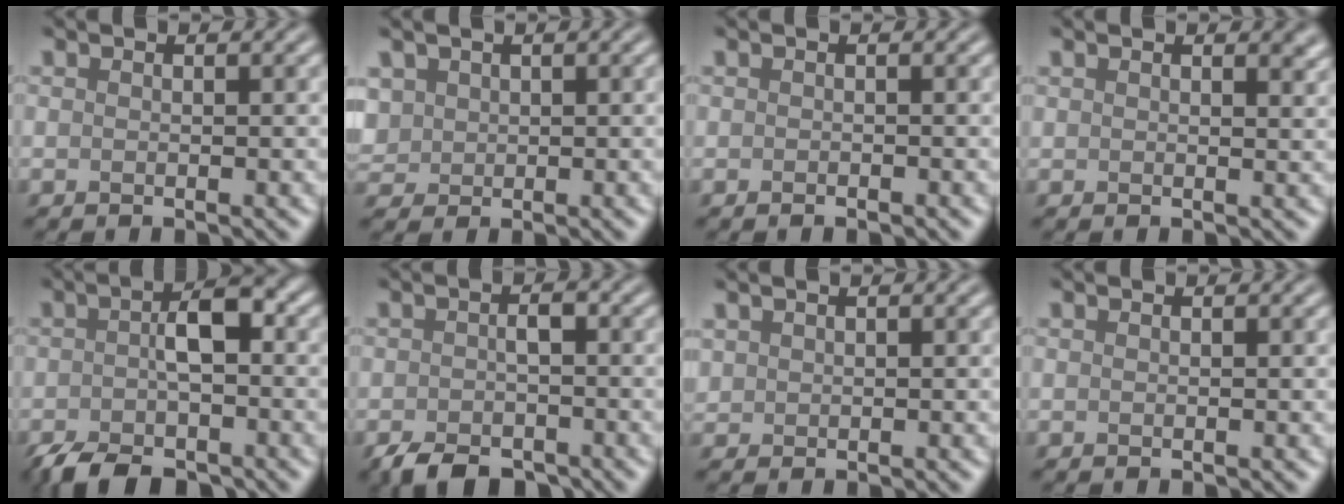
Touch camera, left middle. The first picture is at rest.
{"total": 1.4, "force": [0.6, 1.2, 0.0], "torque": [-0.016, 0.002, 0.026]}
{"total": 0.7, "force": [-0.6, -0.3, -0.2], "torque": [-0.002, -0.001, -0.005]}
{"total": 2.6, "force": [1.9, 1.0, 1.5], "torque": [-0.007, 0.018, 0.020]}
{"total": 6.1, "force": [-3.4, 2.3, 4.5], "torque": [-0.085, 0.007, -0.060]}
{"total": 4.5, "force": [-3.2, 1.7, 2.5], "torque": [-0.041, -0.002, -0.051]}
{"total": 0.6, "force": [0.4, 0.1, -0.4], "torque": [0.000, 0.007, 0.021]}
{"total": 0.0}